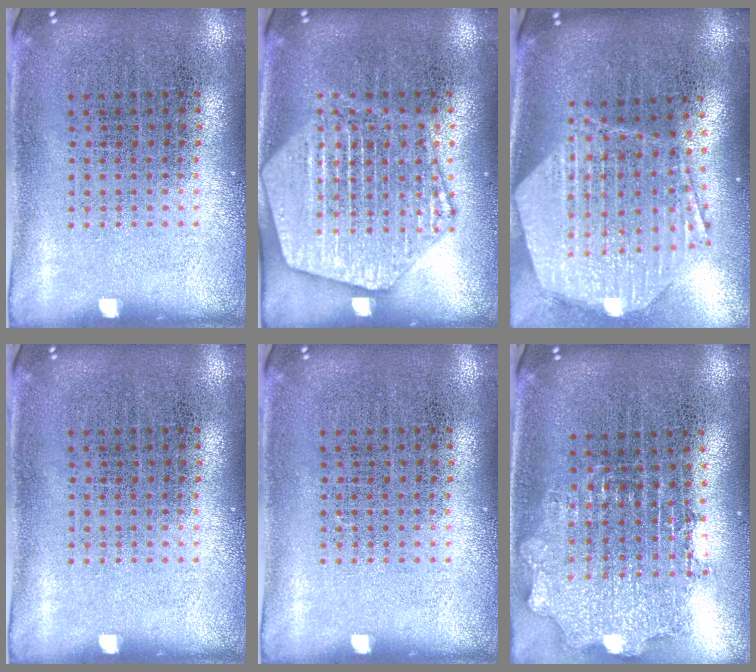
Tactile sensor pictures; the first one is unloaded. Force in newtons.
{"total": 3.9, "press": 3.9, "slide": 0.5}
{"total": 2.9, "press": 2.3, "slide": 1.8}
{"total": 0.0}
{"total": 0.0}
{"total": 1.8, "press": 1.4, "slide": 1.1}